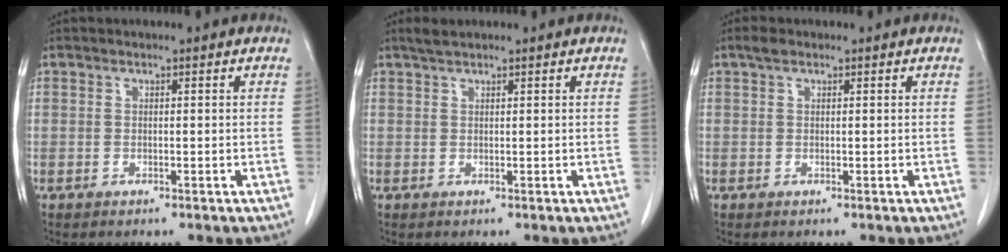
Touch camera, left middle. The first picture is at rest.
{"total": 1.5, "force": [1.4, 0.2, 0.7], "torque": [-0.019, 0.008, 0.029]}
{"total": 1.2, "force": [0.9, 0.6, 0.7], "torque": [-0.016, 0.012, 0.015]}